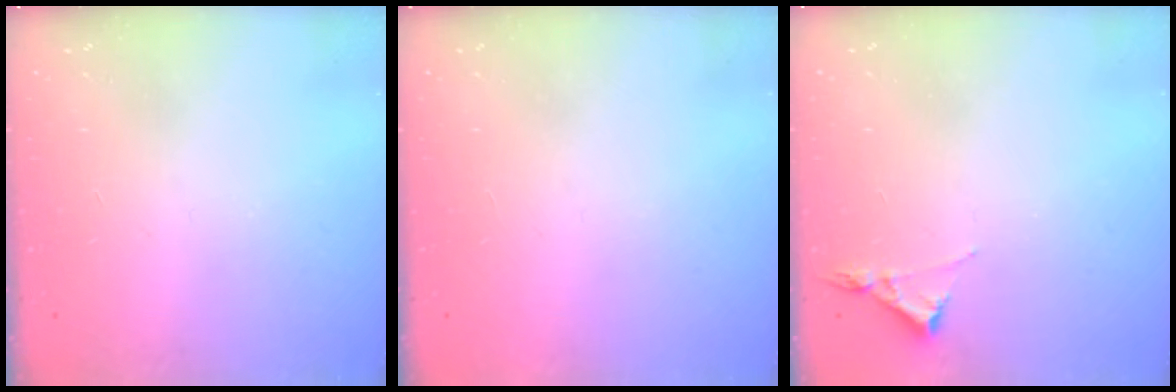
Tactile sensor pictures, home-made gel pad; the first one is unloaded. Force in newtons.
{"total": 1.5, "press": 1.5, "slide": 0.1}
{"total": 3.2, "press": 3.2, "slide": 0.5}